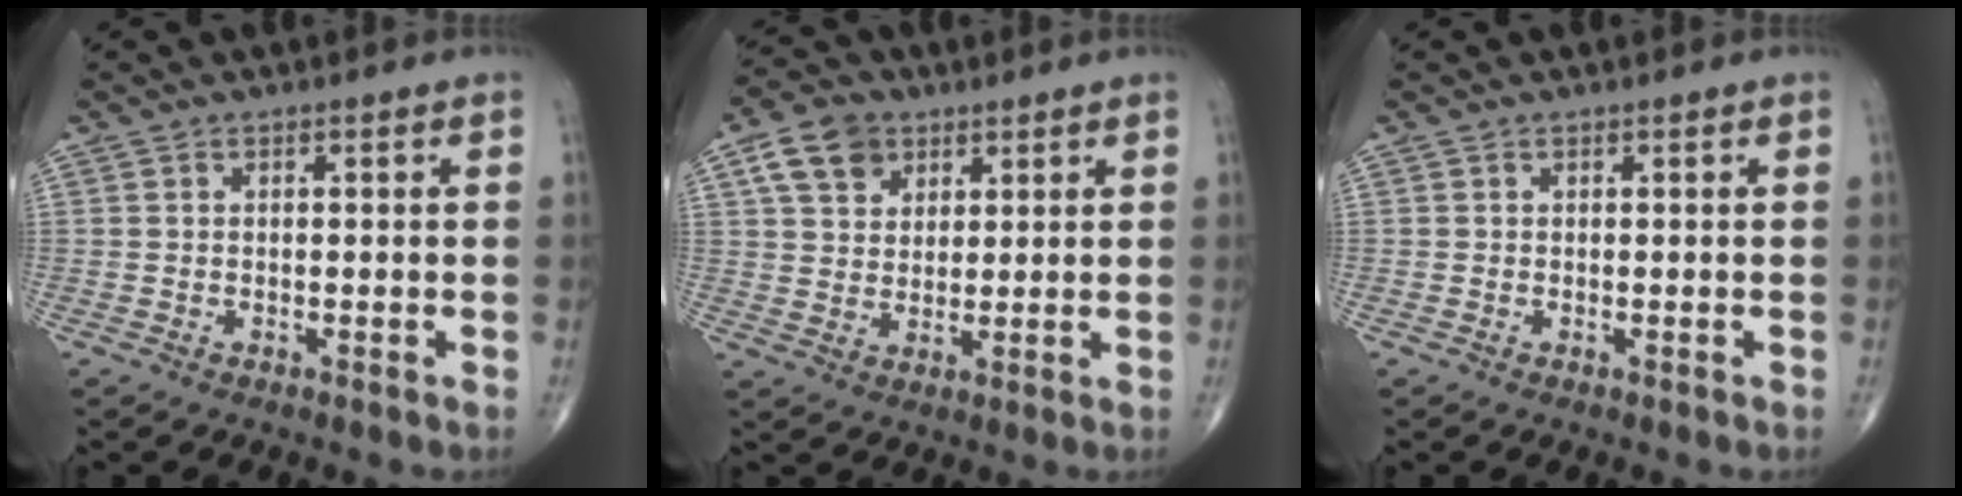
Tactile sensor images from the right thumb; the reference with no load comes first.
{"total": 8.1, "force": [4.2, 5.7, 3.8], "torque": [-0.048, -0.014, 0.077]}
{"total": 0.0}